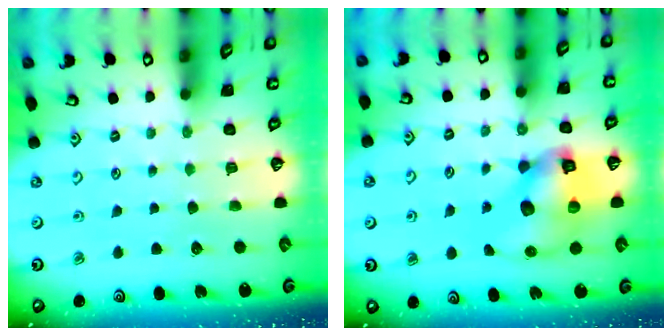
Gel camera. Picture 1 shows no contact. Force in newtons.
{"total": 12.5, "press": 12.3, "slide": 1.9}